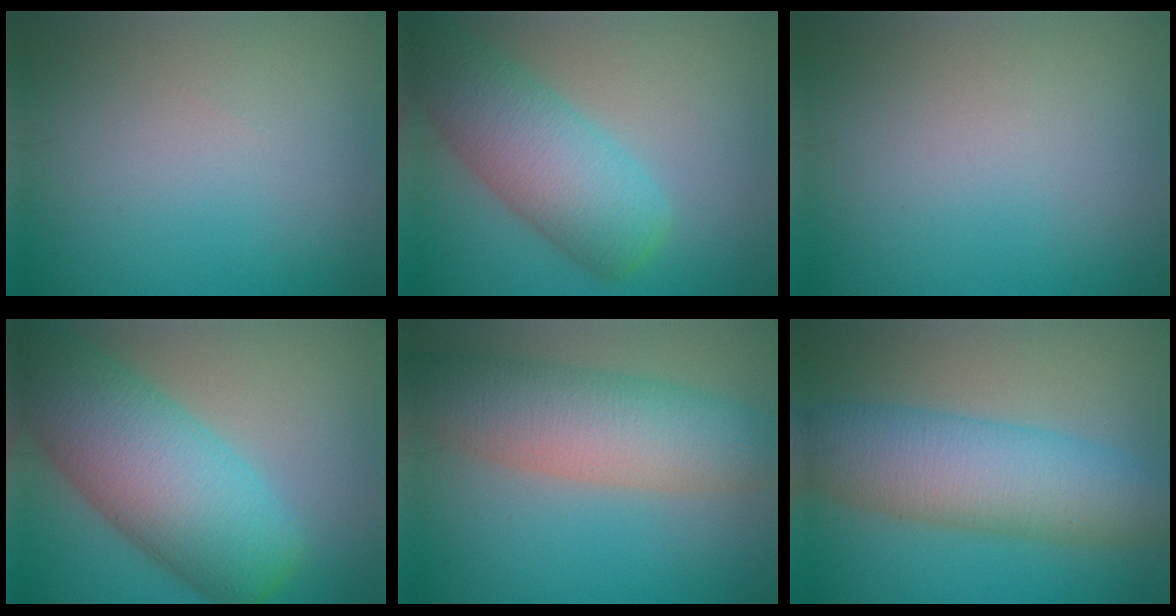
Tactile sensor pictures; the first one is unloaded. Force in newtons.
{"total": 7.9, "press": 7.9, "slide": 0.3}
{"total": 0.0}
{"total": 12.2, "press": 12.2, "slide": 0.6}
{"total": 8.0, "press": 8.0, "slide": 0.4}
{"total": 8.3, "press": 8.2, "slide": 0.4}